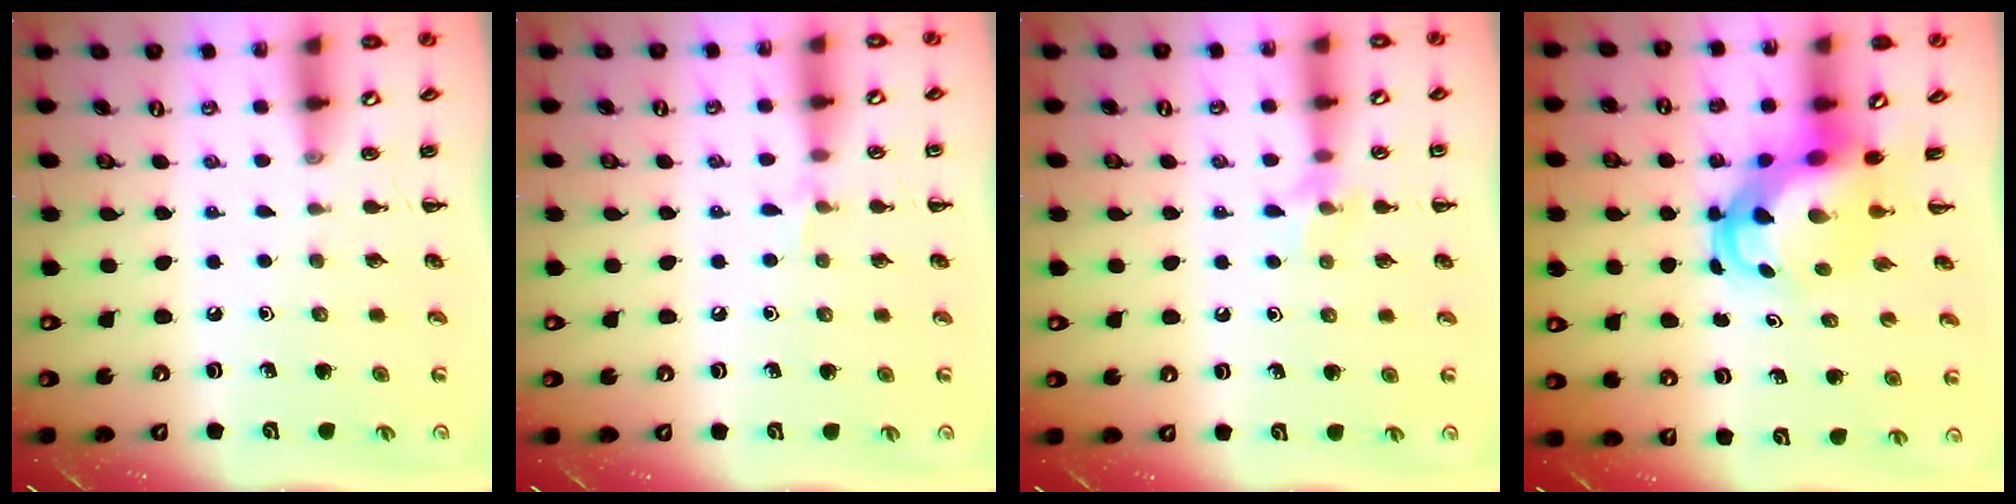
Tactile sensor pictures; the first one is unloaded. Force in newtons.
{"total": 4.8, "press": 4.5, "slide": 1.6}
{"total": 6.7, "press": 6.5, "slide": 1.2}
{"total": 5.9, "press": 5.6, "slide": 1.7}